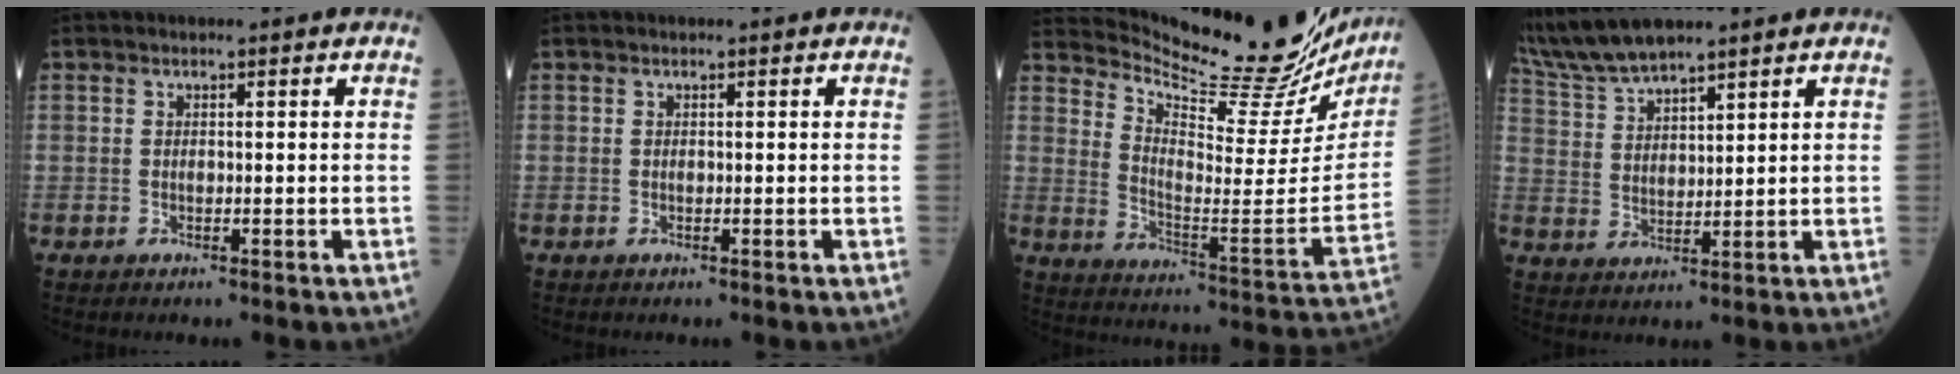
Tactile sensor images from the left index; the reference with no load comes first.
{"total": 0.0}
{"total": 24.6, "force": [23.1, 3.7, 7.6], "torque": [-0.121, -0.091, 0.308]}
{"total": 3.5, "force": [3.2, -0.3, 1.5], "torque": [-0.035, 0.021, 0.067]}